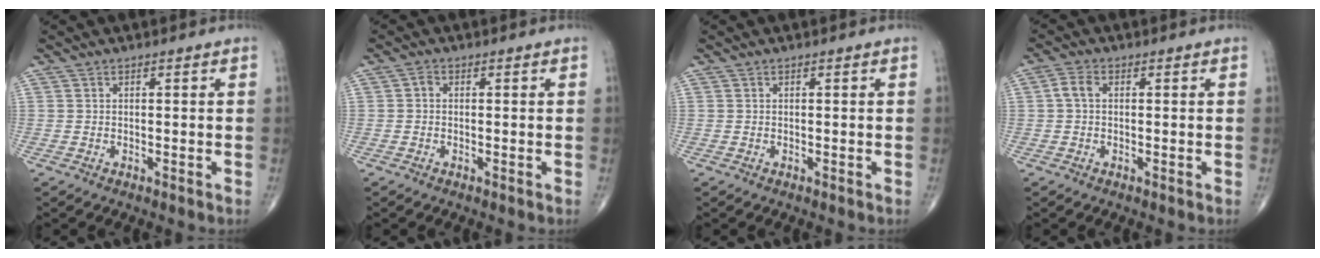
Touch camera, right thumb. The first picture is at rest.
{"total": 1.0, "force": [-0.1, 0.8, 0.6], "torque": [-0.006, 0.002, -0.007]}
{"total": 0.0}
{"total": 2.5, "force": [0.2, 1.6, 1.9], "torque": [-0.039, 0.007, -0.001]}